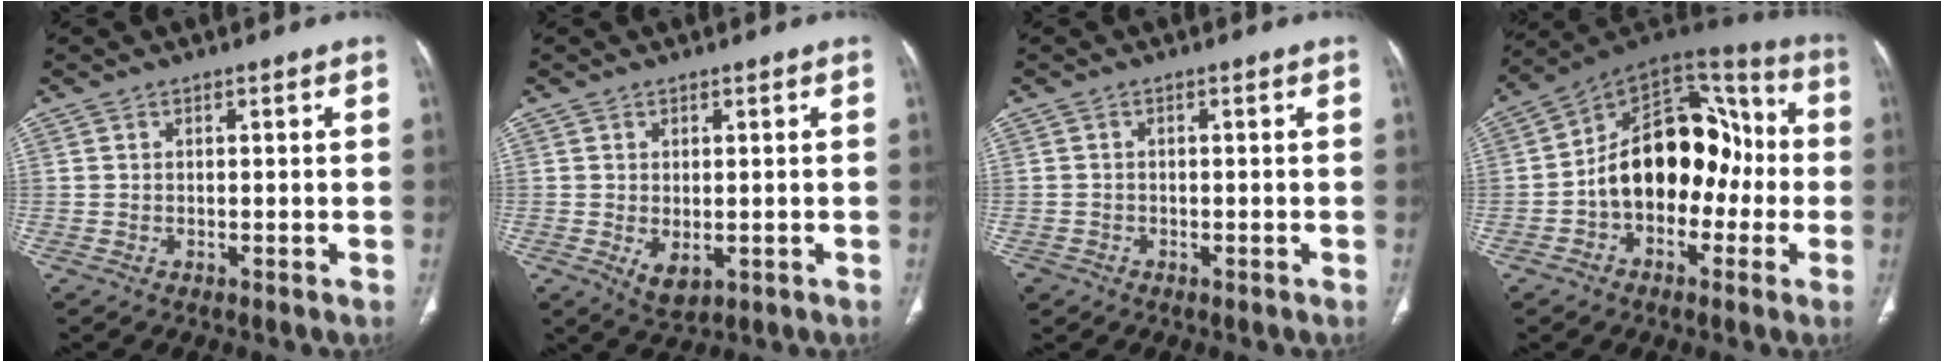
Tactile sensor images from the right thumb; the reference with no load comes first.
{"total": 3.7, "force": [-0.6, 2.2, 2.9], "torque": [-0.044, -0.005, 0.008]}
{"total": 1.6, "force": [-0.9, 1.3, 0.1], "torque": [-0.001, 0.005, -0.016]}
{"total": 19.4, "force": [-2.5, 13.0, 14.1], "torque": [-0.172, 0.062, -0.048]}